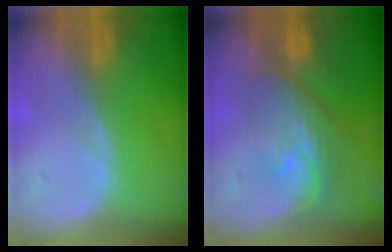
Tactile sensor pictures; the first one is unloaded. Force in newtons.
{"total": 8.0, "press": 7.2, "slide": 3.3}